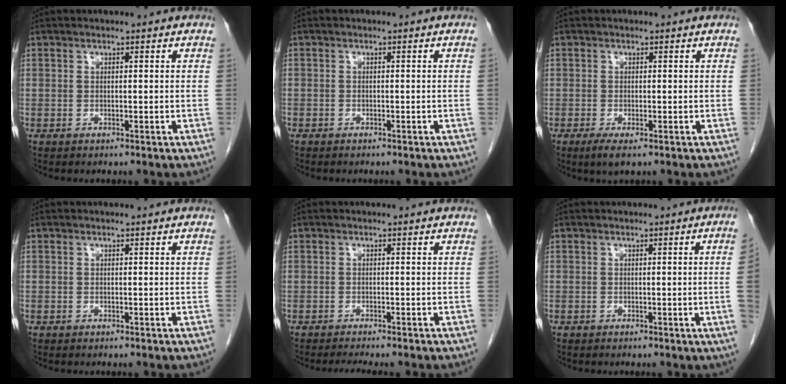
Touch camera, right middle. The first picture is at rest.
{"total": 0.0}
{"total": 2.2, "force": [-1.2, 0.5, 1.8], "torque": [-0.033, -0.006, -0.019]}
{"total": 0.0}
{"total": 3.3, "force": [-2.9, -0.1, 1.6], "torque": [-0.018, -0.005, -0.041]}
{"total": 3.1, "force": [-0.3, -1.4, 2.8], "torque": [-0.032, -0.004, -0.001]}